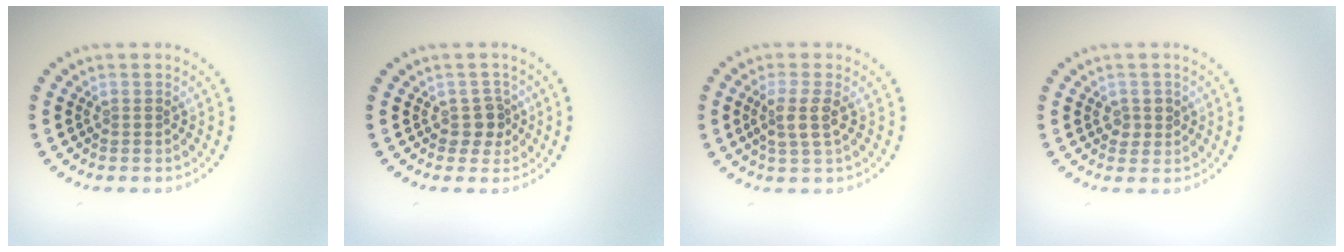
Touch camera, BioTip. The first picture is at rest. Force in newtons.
{"total": 1.8, "press": 1.4, "slide": 1.1}
{"total": 2.4, "press": 2.0, "slide": 1.3}
{"total": 1.4, "press": 1.3, "slide": 0.6}